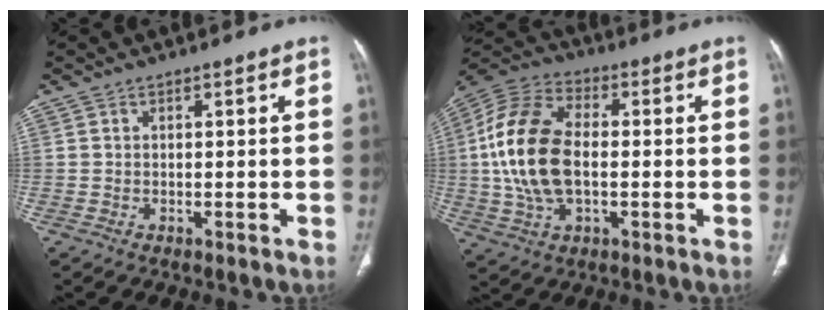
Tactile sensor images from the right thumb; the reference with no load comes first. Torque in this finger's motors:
{"motor_torque": [-0.28, 1.82, 0.95, 0.88, 0.51]}